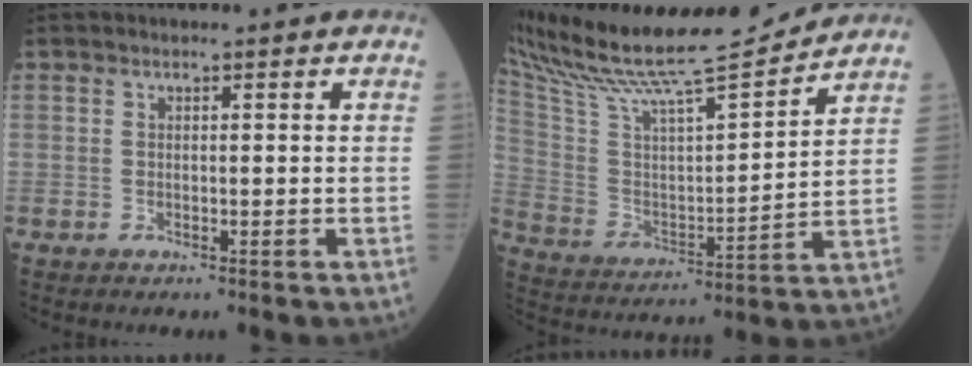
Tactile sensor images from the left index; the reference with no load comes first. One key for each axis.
{"total": 19.5, "fx": 18.1, "fy": 0.1, "fz": 7.2, "tx": -0.150, "ty": -0.015, "tz": 0.309}